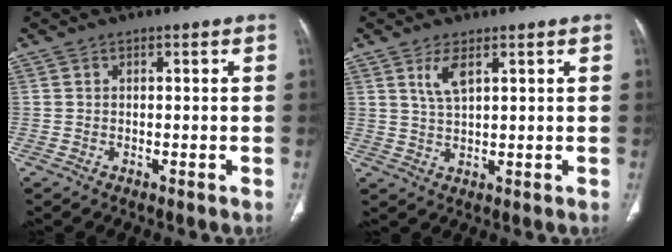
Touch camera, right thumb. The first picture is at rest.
{"total": 4.1, "force": [2.1, 1.3, 3.3], "torque": [-0.070, -0.010, 0.049]}